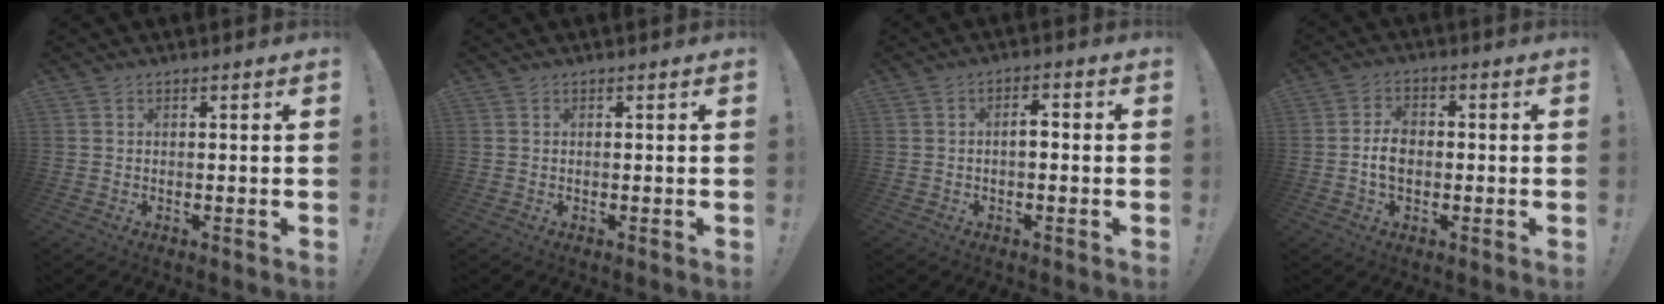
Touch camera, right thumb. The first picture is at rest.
{"total": 0.0}
{"total": 3.3, "force": [-1.0, 1.4, 2.8], "torque": [-0.043, 0.008, -0.023]}
{"total": 5.7, "force": [-0.7, 4.0, 4.1], "torque": [-0.072, 0.006, -0.015]}